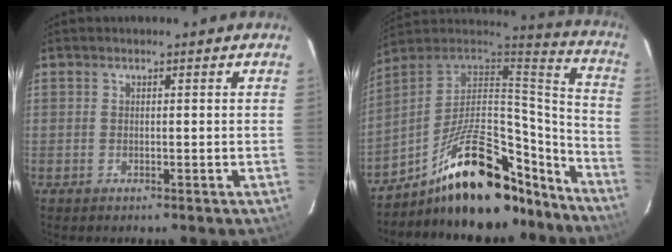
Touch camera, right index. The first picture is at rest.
{"total": 26.5, "force": [-18.1, 11.2, 15.9], "torque": [-0.249, 0.042, -0.264]}